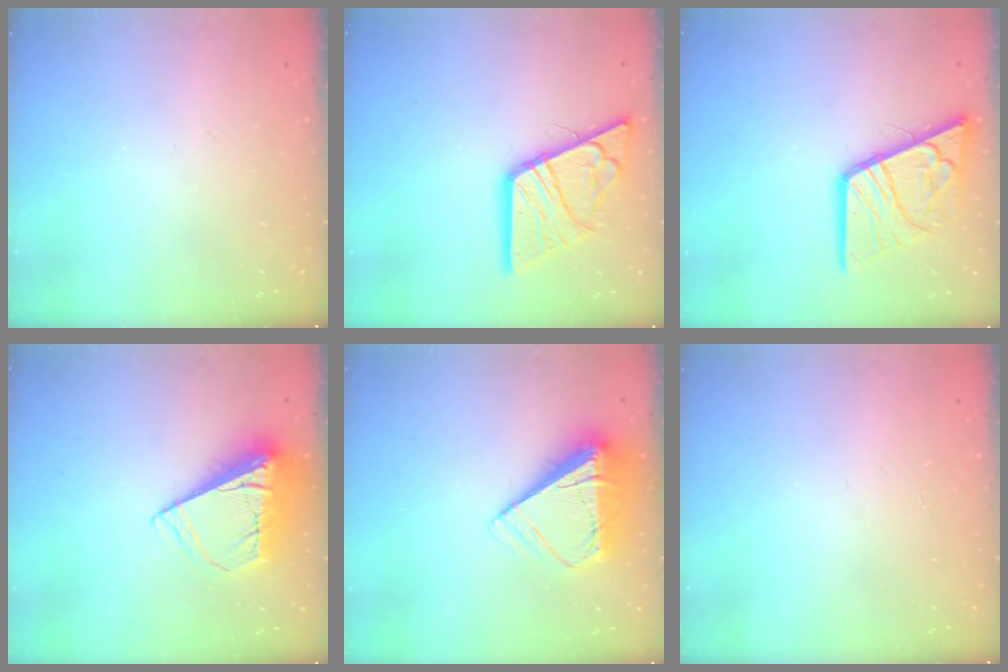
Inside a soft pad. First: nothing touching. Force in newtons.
{"total": 18.3, "press": 18.2, "slide": 2.0}
{"total": 15.8, "press": 15.7, "slide": 1.8}
{"total": 10.8, "press": 10.7, "slide": 1.3}
{"total": 9.8, "press": 9.7, "slide": 1.4}
{"total": 0.0}